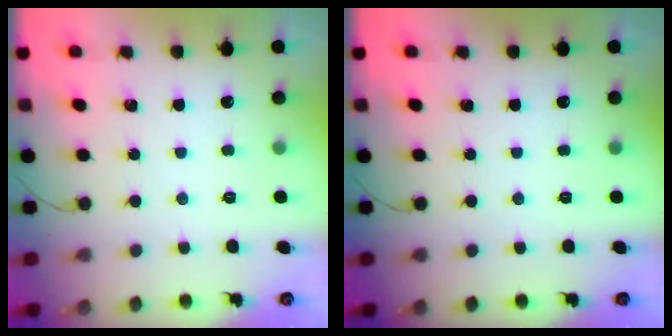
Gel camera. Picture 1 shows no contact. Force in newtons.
{"total": 0.0}